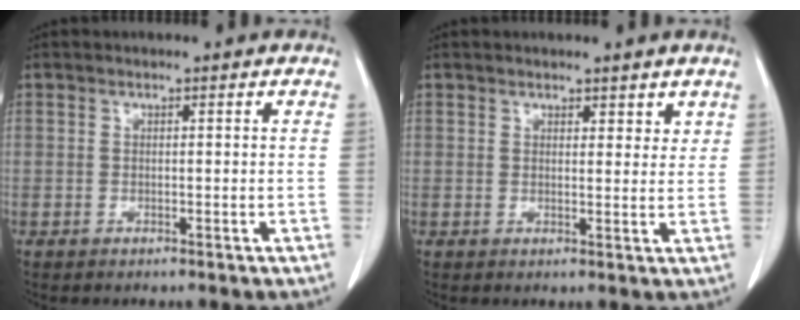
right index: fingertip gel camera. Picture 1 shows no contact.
{"total": 3.3, "force": [2.2, 1.8, 1.6], "torque": [-0.023, 0.002, 0.037]}